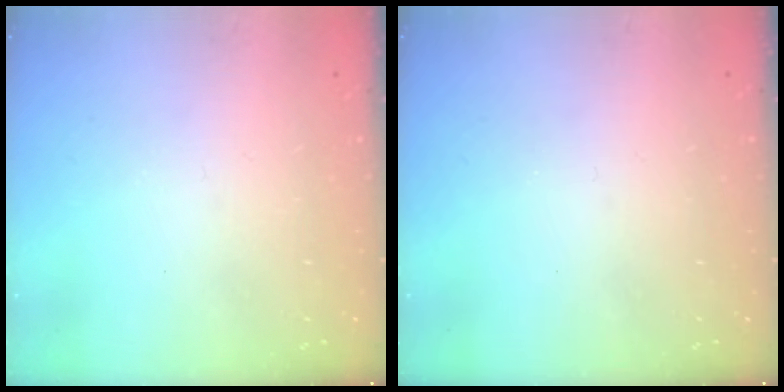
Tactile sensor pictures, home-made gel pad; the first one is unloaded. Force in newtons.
{"total": 0.0}